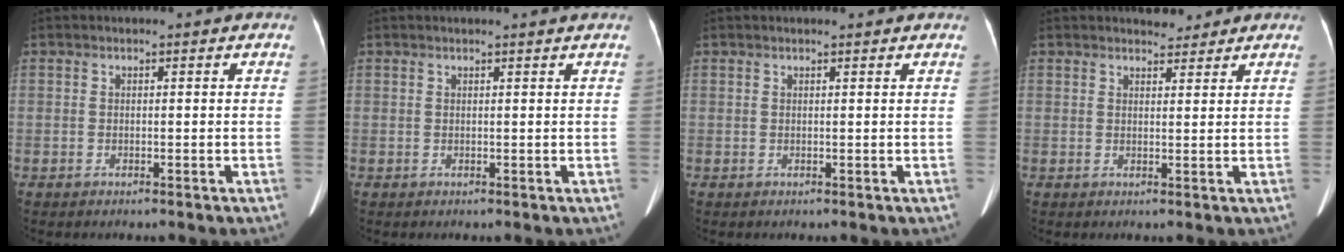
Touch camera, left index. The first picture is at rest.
{"total": 1.5, "force": [1.4, -0.4, 0.4], "torque": [-0.015, -0.002, 0.020]}
{"total": 1.4, "force": [1.4, 0.1, 0.4], "torque": [-0.011, 0.005, 0.015]}
{"total": 2.7, "force": [2.5, 0.9, 0.3], "torque": [-0.004, 0.000, 0.035]}